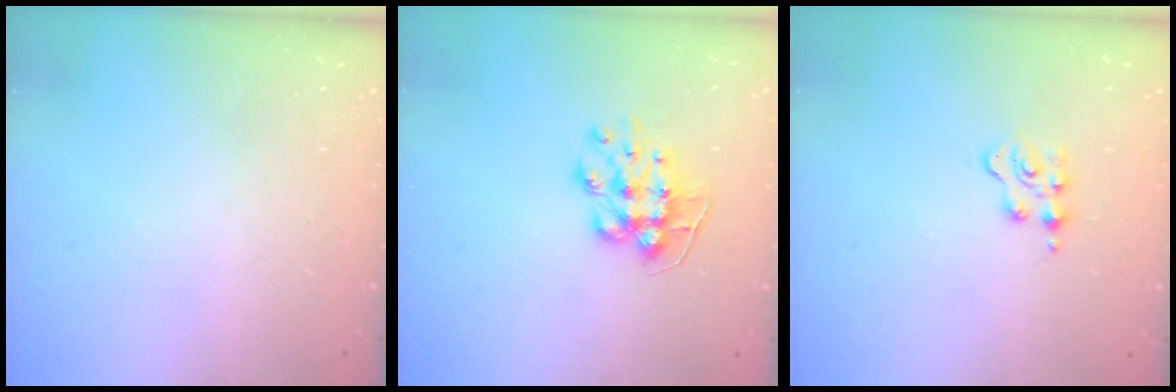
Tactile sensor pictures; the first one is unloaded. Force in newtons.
{"total": 9.0, "press": 9.0, "slide": 0.3}
{"total": 2.5, "press": 2.4, "slide": 0.5}